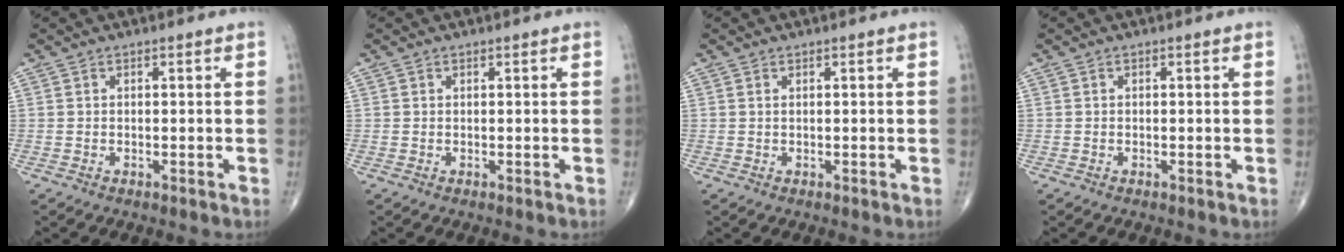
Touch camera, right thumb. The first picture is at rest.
{"total": 0.0}
{"total": 0.0}
{"total": 0.0}